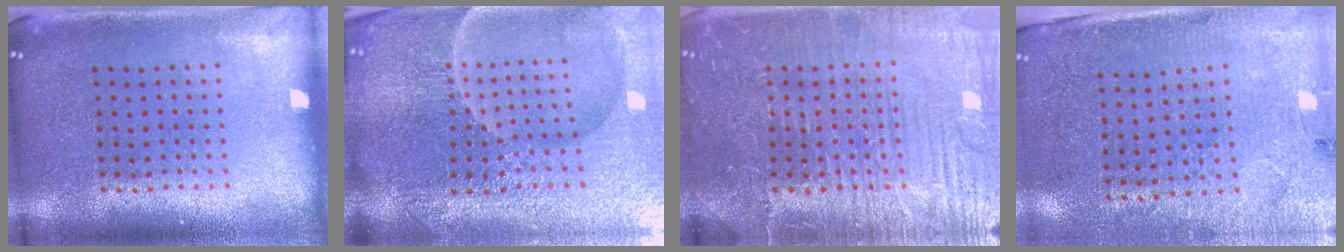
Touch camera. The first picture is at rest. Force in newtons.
{"total": 5.5, "press": 5.2, "slide": 1.8}
{"total": 4.6, "press": 4.6, "slide": 0.6}
{"total": 2.9, "press": 2.7, "slide": 1.1}